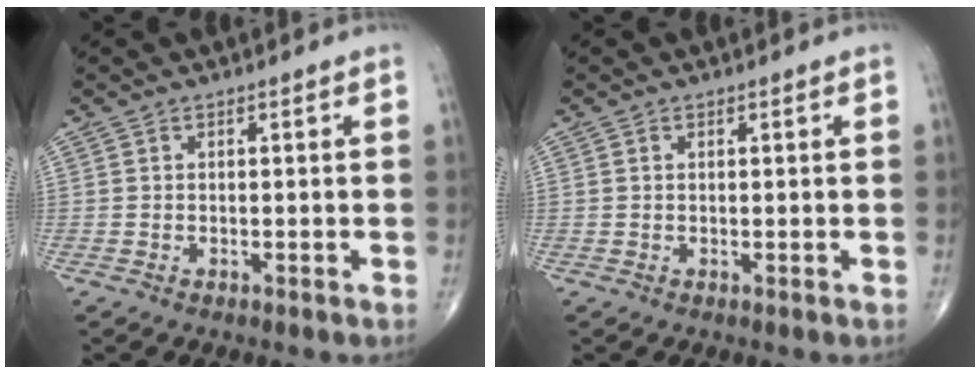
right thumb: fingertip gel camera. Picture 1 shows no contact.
{"total": 0.0}